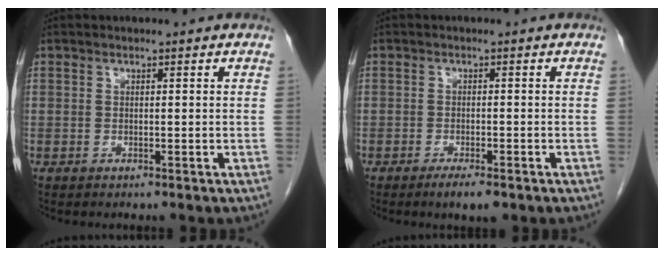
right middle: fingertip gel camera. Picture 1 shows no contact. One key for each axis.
{"total": 3.1, "fx": -2.1, "fy": 0.6, "fz": 2.2, "tx": -0.038, "ty": -0.004, "tz": -0.031}